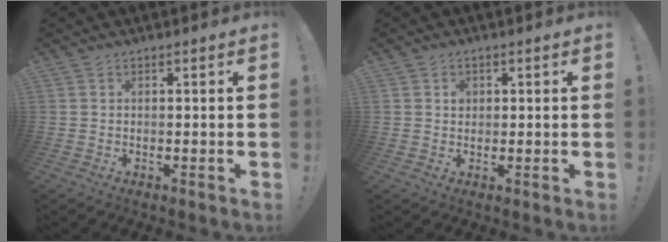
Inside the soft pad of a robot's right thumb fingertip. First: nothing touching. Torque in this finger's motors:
{"motor_torque": [0.39, 0.55, 0.08, -0.06, 0.10]}